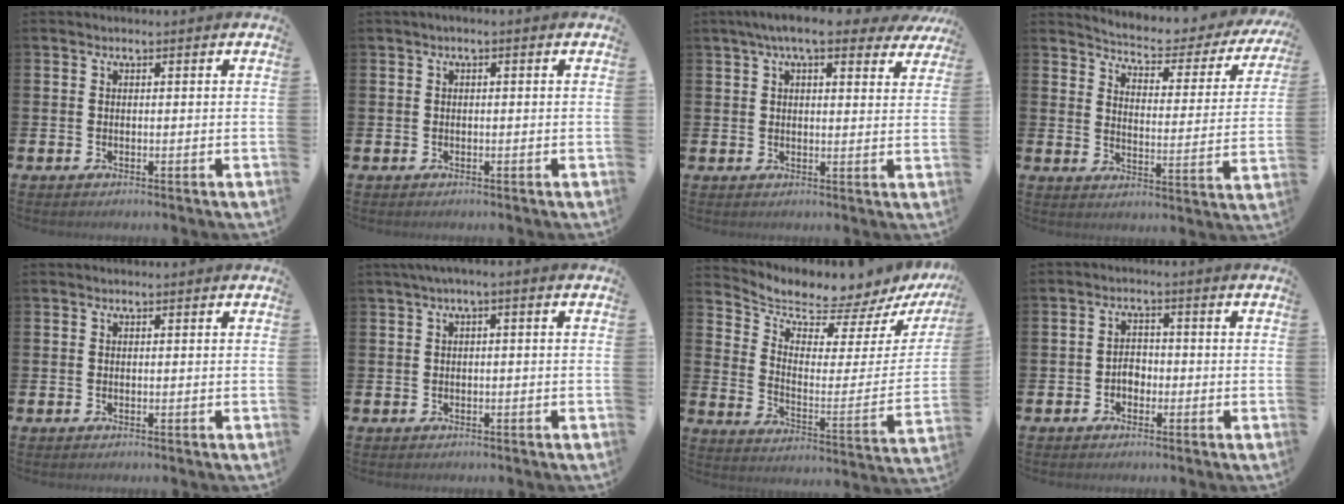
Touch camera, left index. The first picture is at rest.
{"total": 0.6, "force": [-0.2, 0.1, 0.5], "torque": [-0.011, 0.003, -0.004]}
{"total": 6.9, "force": [5.6, 1.6, 3.7], "torque": [-0.064, -0.013, 0.096]}
{"total": 4.3, "force": [4.1, 0.9, 1.1], "torque": [-0.046, -0.038, 0.062]}
{"total": 0.0}
{"total": 1.1, "force": [-0.2, 0.0, 1.1], "torque": [-0.019, 0.000, -0.004]}
{"total": 6.1, "force": [5.9, 1.1, 0.8], "torque": [-0.045, -0.066, 0.094]}
{"total": 2.3, "force": [-1.0, 1.7, 1.2], "torque": [-0.024, 0.007, -0.022]}